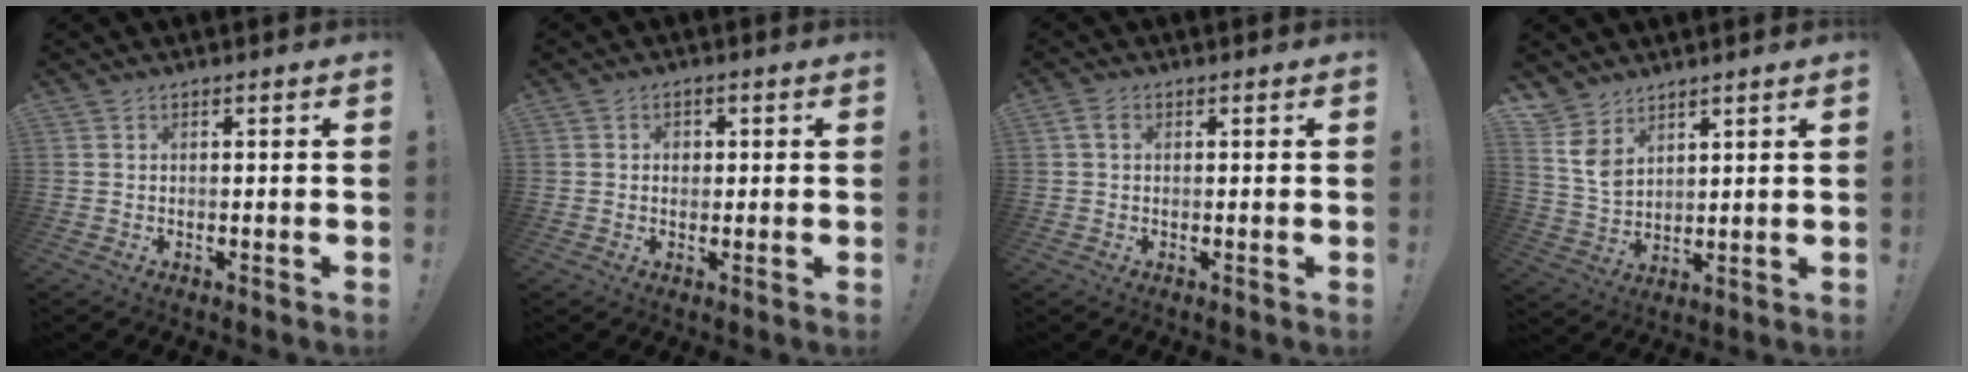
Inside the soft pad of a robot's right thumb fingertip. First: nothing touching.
{"total": 1.8, "force": [0.0, 1.6, 0.9], "torque": [-0.007, -0.002, -0.004]}
{"total": 2.3, "force": [0.7, 1.4, 1.7], "torque": [-0.030, 0.004, 0.012]}
{"total": 7.9, "force": [5.1, 5.0, 3.2], "torque": [-0.063, -0.028, 0.104]}